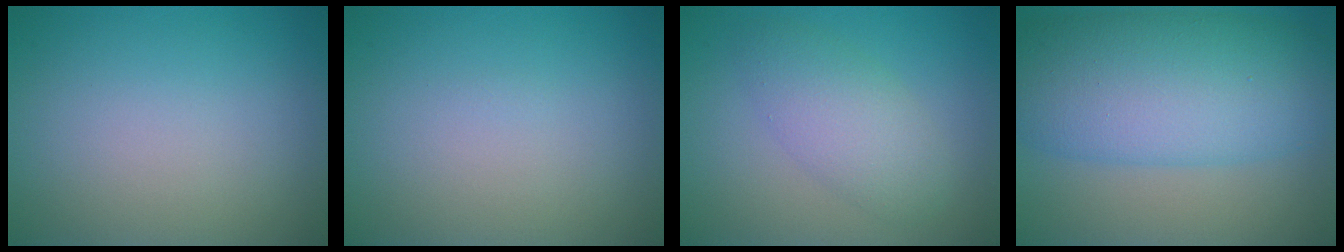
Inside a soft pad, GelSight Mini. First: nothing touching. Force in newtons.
{"total": 0.0}
{"total": 3.7, "press": 3.7, "slide": 0.1}
{"total": 10.6, "press": 10.6, "slide": 0.2}